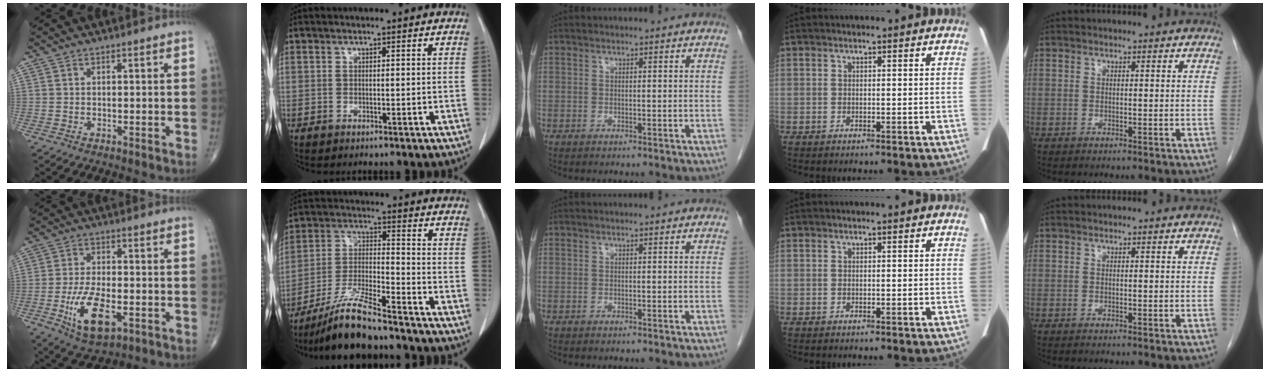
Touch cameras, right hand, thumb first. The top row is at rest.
{"thumb": {"total": 11.2, "force": [-3.6, 5.0, 9.3], "torque": [-0.169, 0.001, -0.058]}, "index": {"total": 11.1, "force": [-9.2, 0.8, 6.2], "torque": [-0.125, -0.020, -0.170]}}